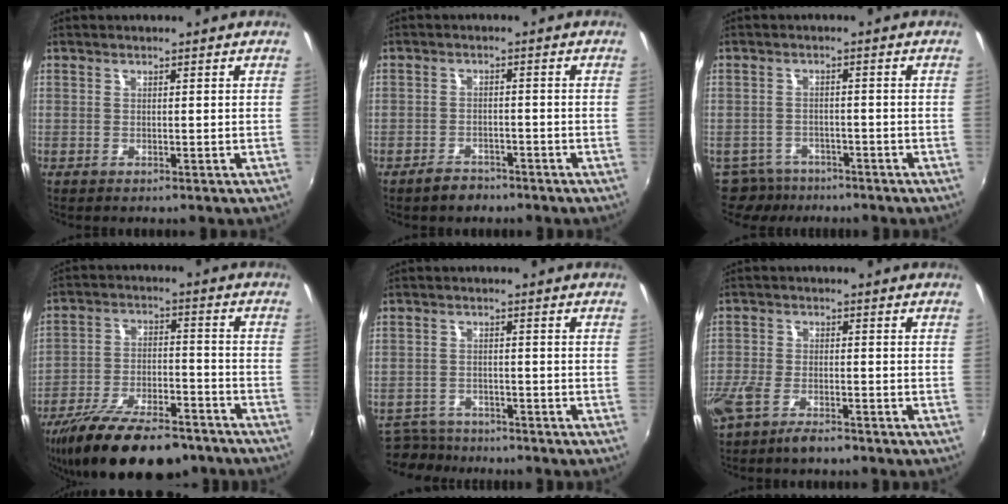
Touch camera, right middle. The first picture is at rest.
{"total": 3.7, "force": [-3.0, 1.9, 1.1], "torque": [-0.033, 0.005, -0.045]}
{"total": 6.8, "force": [-5.6, 3.7, 1.0], "torque": [-0.037, -0.005, -0.090]}
{"total": 21.1, "force": [-16.1, 7.4, 11.4], "torque": [-0.219, -0.030, -0.249]}
{"total": 6.6, "force": [-6.1, 2.6, 0.9], "torque": [-0.037, -0.006, -0.102]}
{"total": 8.8, "force": [-6.1, 3.6, 5.2], "torque": [-0.133, -0.024, -0.116]}